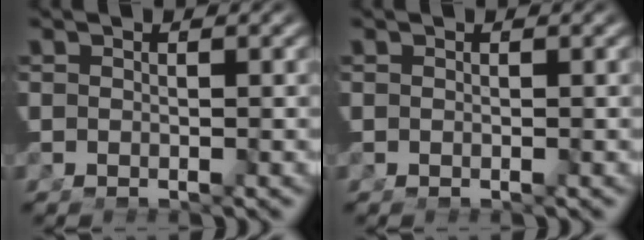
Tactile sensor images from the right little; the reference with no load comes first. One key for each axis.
{"total": 0.0}